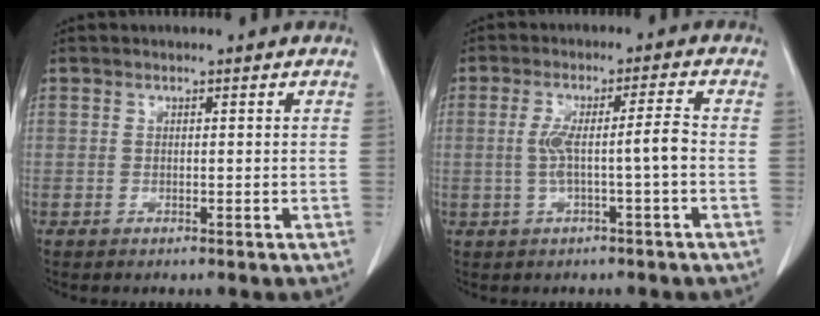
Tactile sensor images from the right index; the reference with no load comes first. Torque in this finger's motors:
{"motor_torque": [0.81, -0.15, 0.36, 0.10]}